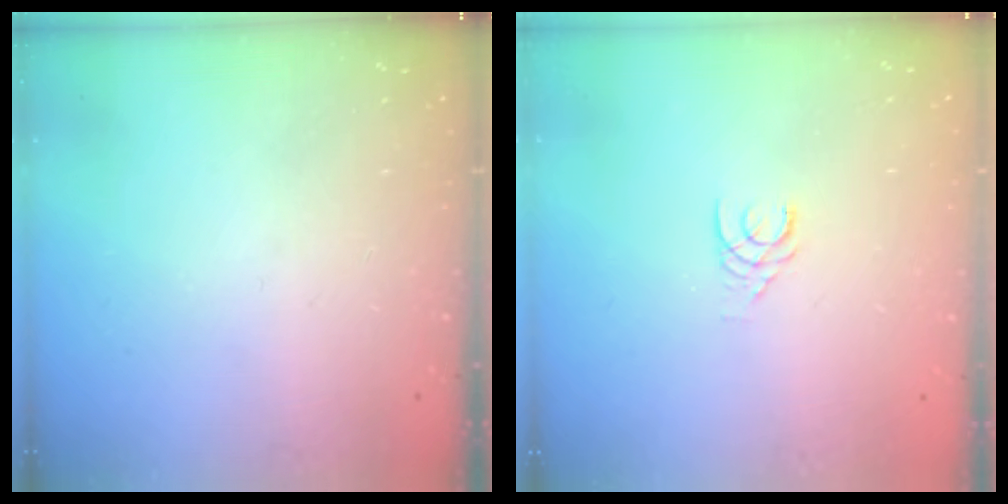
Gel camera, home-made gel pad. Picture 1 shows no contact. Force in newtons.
{"total": 2.4, "press": 2.4, "slide": 0.2}